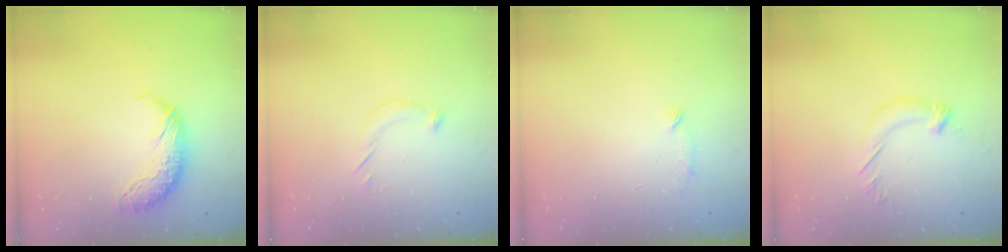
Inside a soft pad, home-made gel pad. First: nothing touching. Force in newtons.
{"total": 4.5, "press": 4.4, "slide": 0.9}
{"total": 6.5, "press": 6.4, "slide": 1.2}
{"total": 2.9, "press": 2.9, "slide": 0.5}